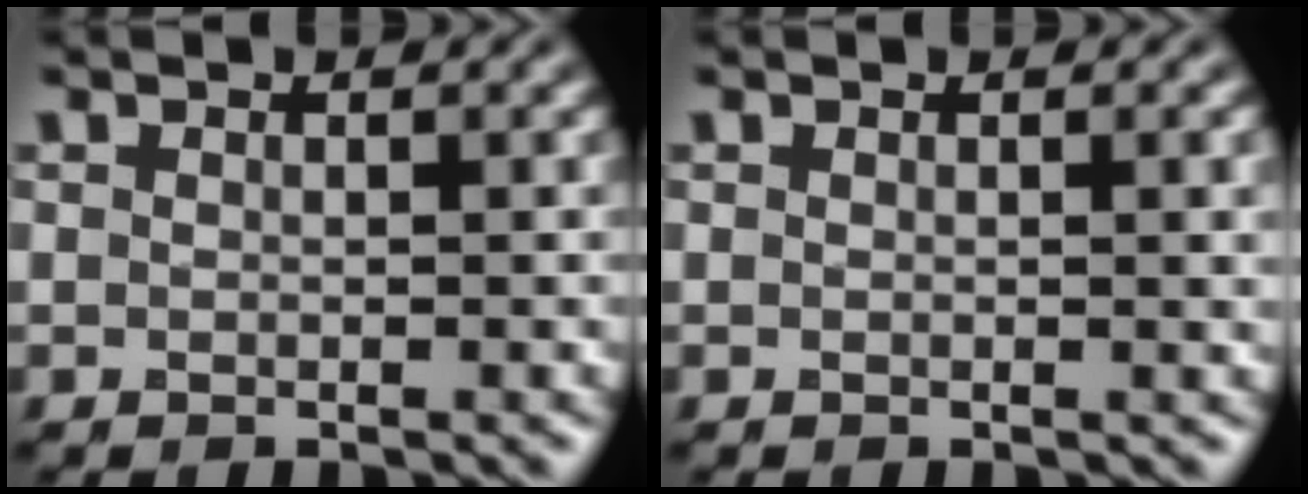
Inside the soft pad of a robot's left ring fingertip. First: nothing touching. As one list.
[{"total": 1.7, "force": [0.2, 0.5, 1.6], "torque": [-0.015, 0.003, 0.001]}]